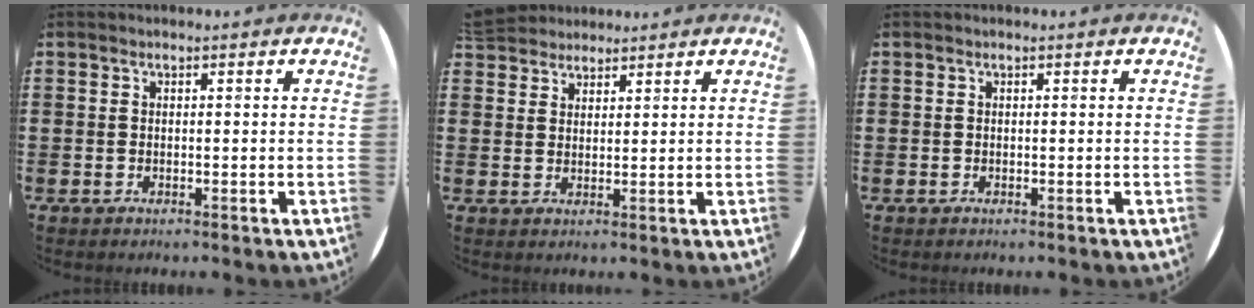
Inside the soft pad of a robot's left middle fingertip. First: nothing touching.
{"total": 3.5, "force": [3.3, 1.1, -0.2], "torque": [-0.007, -0.002, 0.065]}
{"total": 0.0}